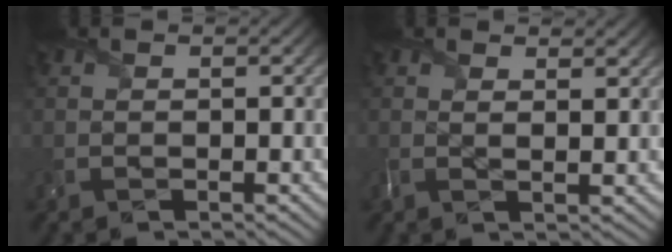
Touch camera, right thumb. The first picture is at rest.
{"total": 2.2, "force": [1.4, 0.6, 1.5], "torque": [-0.031, -0.003, 0.026]}